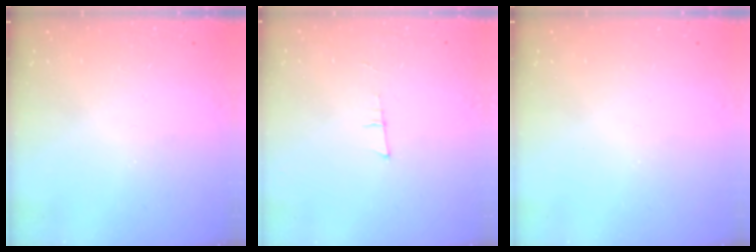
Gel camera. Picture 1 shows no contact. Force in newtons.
{"total": 5.6, "press": 4.7, "slide": 2.9}
{"total": 0.0}